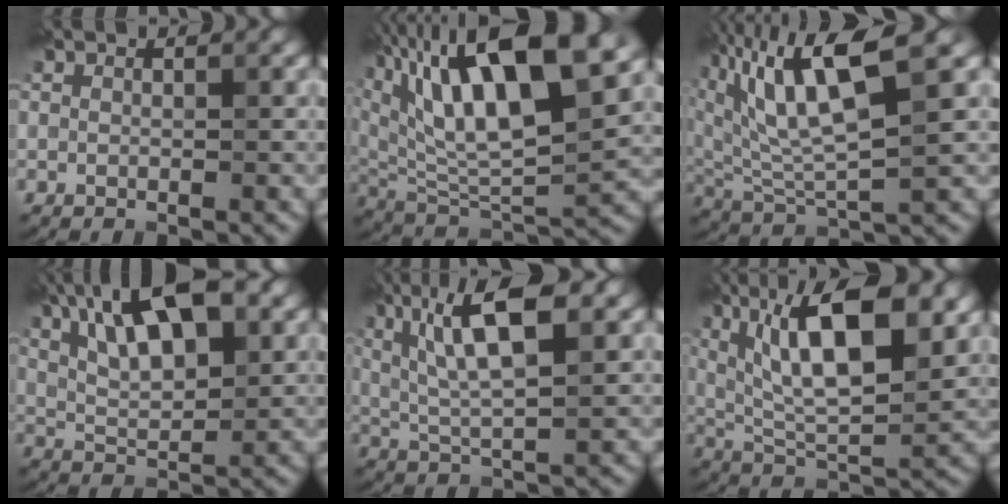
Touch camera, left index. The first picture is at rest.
{"total": 16.7, "force": [7.5, 5.9, 13.7], "torque": [-0.255, 0.024, 0.131]}
{"total": 10.9, "force": [4.9, 3.1, 9.2], "torque": [-0.186, 0.015, 0.088]}
{"total": 12.0, "force": [6.1, 4.6, 9.2], "torque": [-0.136, 0.025, 0.082]}
{"total": 8.9, "force": [3.3, 2.4, 7.9], "torque": [-0.142, 0.016, 0.058]}
{"total": 12.5, "force": [4.8, 4.3, 10.7], "torque": [-0.170, 0.006, 0.079]}